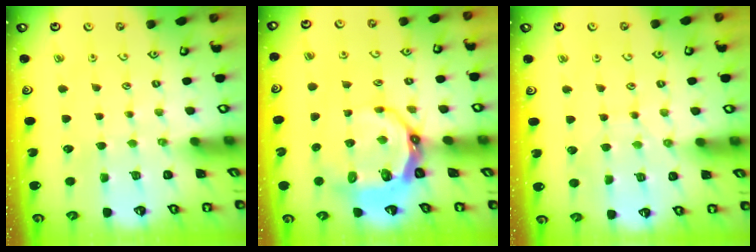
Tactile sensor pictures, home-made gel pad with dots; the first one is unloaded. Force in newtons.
{"total": 8.6, "press": 7.8, "slide": 3.5}
{"total": 5.7, "press": 5.6, "slide": 0.6}